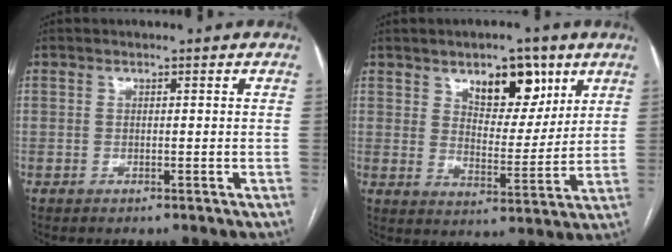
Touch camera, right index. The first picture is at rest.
{"total": 9.7, "force": [5.6, 4.6, 6.5], "torque": [-0.094, 0.002, 0.093]}